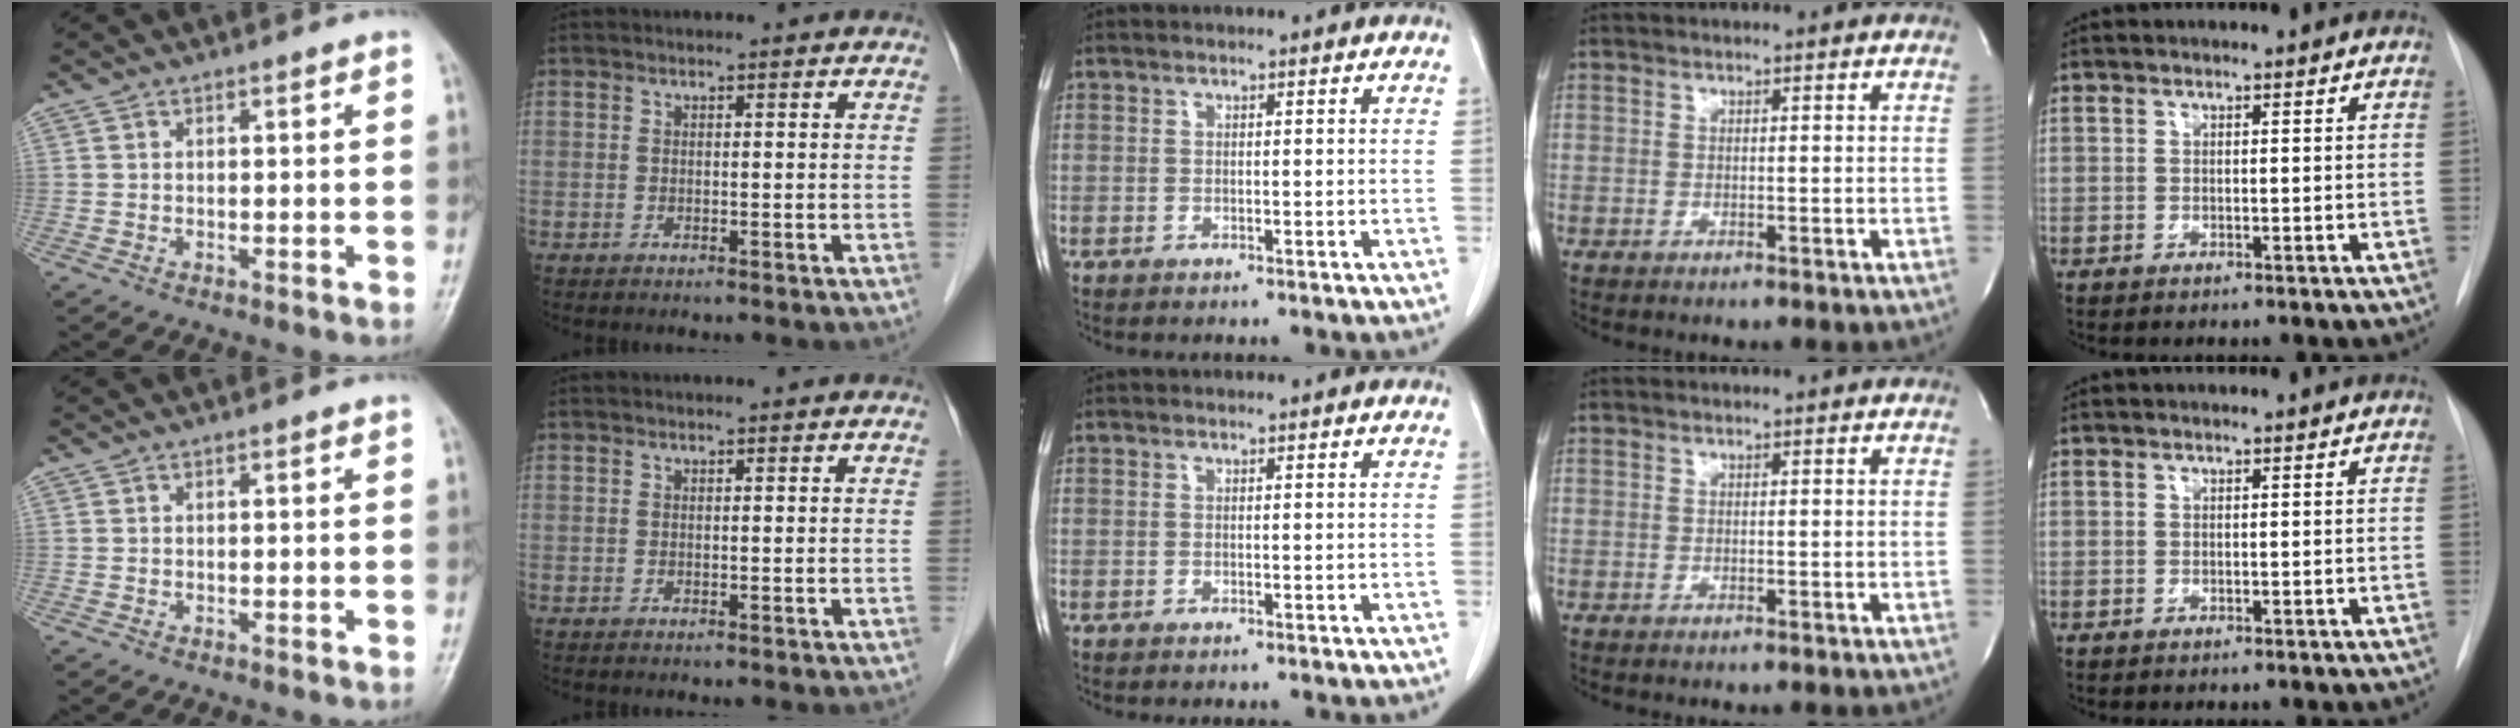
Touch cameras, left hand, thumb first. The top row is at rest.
{}